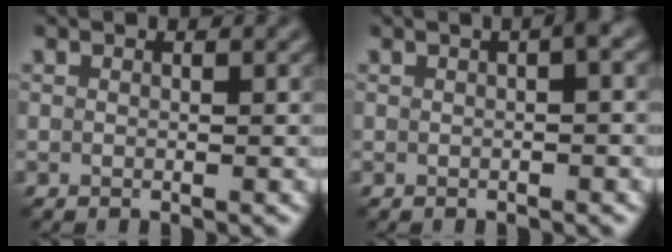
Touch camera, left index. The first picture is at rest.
{"total": 1.7, "force": [0.3, 0.2, 1.6], "torque": [-0.021, 0.009, 0.004]}